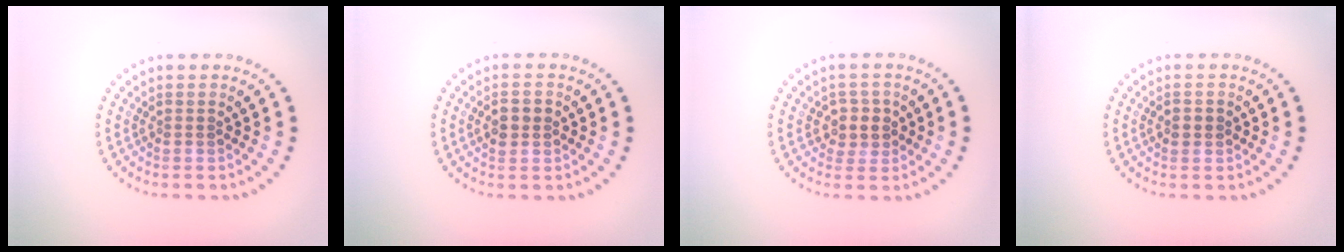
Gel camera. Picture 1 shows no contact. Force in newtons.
{"total": 2.5, "press": 2.5, "slide": 0.2}
{"total": 2.1, "press": 1.9, "slide": 0.9}
{"total": 1.4, "press": 1.4, "slide": 0.3}